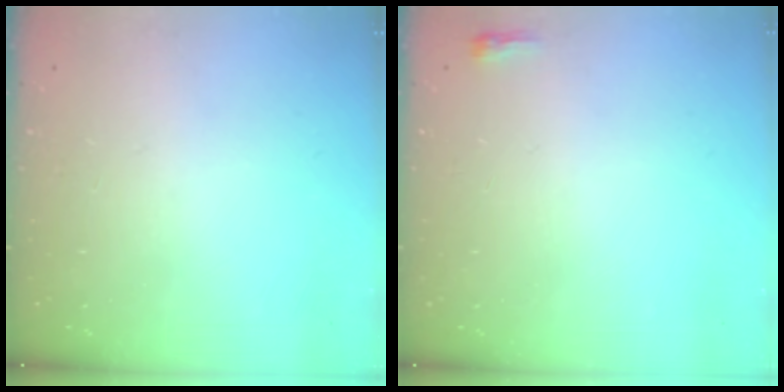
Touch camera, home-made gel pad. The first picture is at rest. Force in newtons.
{"total": 2.3, "press": 2.2, "slide": 0.7}